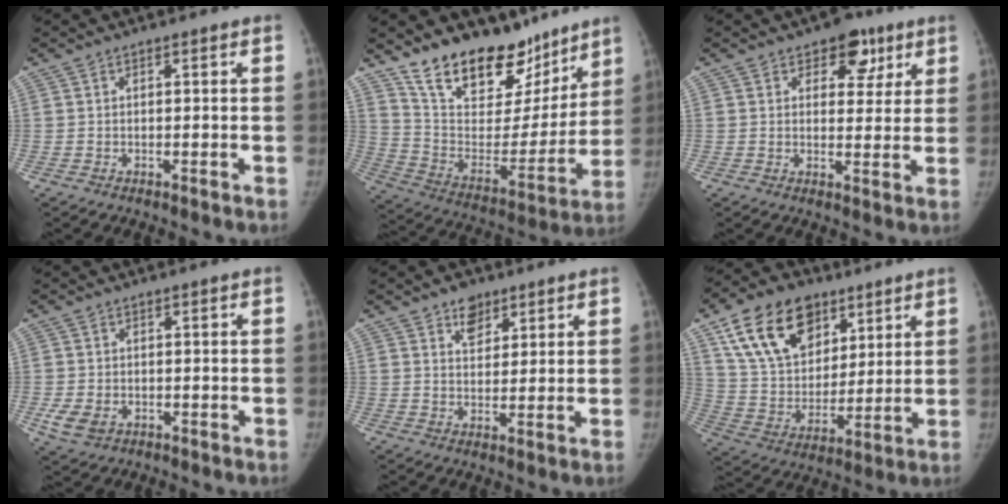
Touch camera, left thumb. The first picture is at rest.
{"total": 23.4, "force": [17.5, 11.5, 10.4], "torque": [-0.119, -0.092, 0.296]}
{"total": 7.2, "force": [4.1, 4.6, 3.8], "torque": [-0.011, -0.015, 0.054]}
{"total": 4.0, "force": [-1.1, 3.0, 2.4], "torque": [-0.051, -0.005, -0.012]}
{"total": 4.9, "force": [3.2, 3.1, 2.1], "torque": [-0.007, -0.020, 0.053]}
{"total": 20.3, "force": [11.0, 13.2, 10.8], "torque": [-0.159, -0.027, 0.201]}